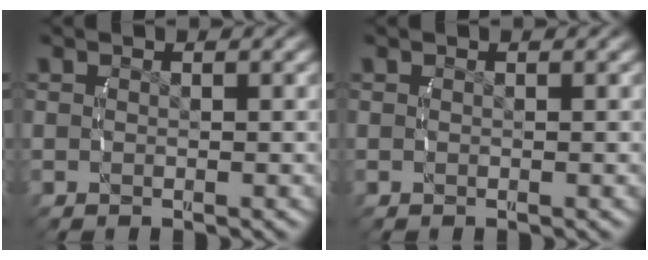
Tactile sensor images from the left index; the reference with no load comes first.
{"total": 0.0}